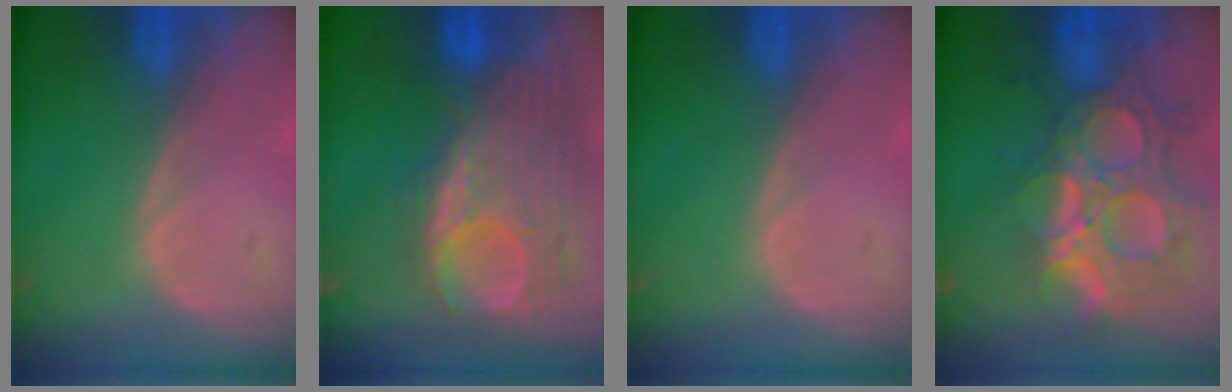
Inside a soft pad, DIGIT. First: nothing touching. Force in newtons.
{"total": 12.4, "press": 10.5, "slide": 6.5}
{"total": 0.0}
{"total": 13.8, "press": 11.6, "slide": 7.5}